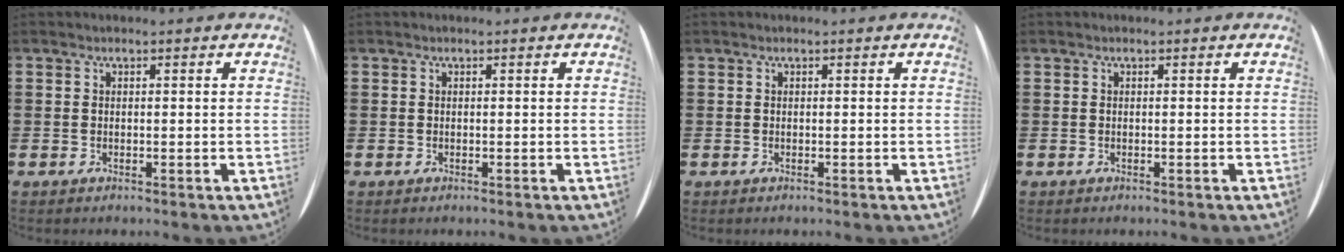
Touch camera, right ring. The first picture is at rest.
{"total": 0.0}
{"total": 0.0}
{"total": 0.0}